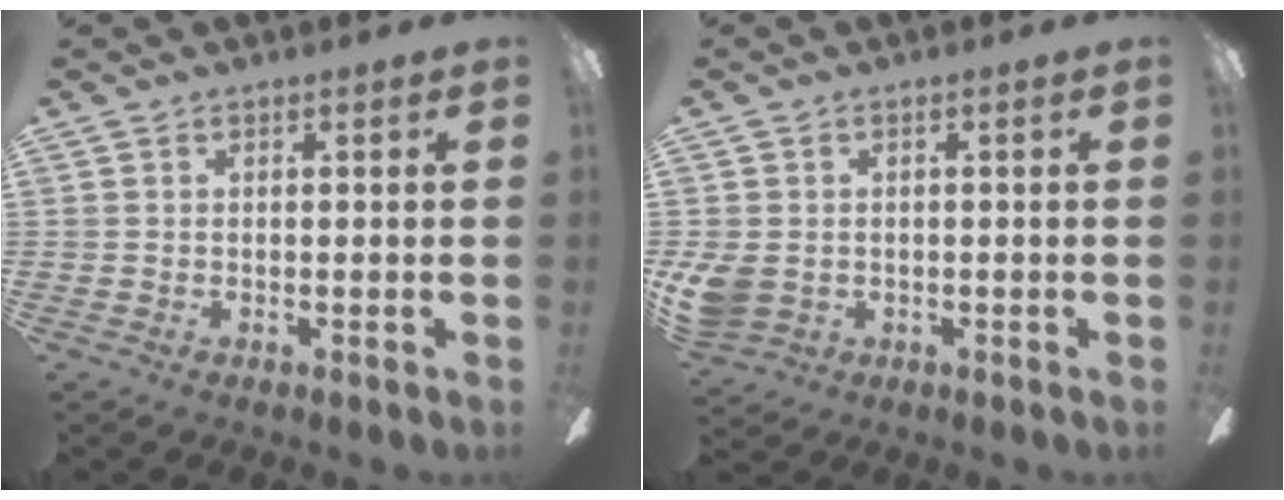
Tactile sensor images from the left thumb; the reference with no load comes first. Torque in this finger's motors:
{"motor_torque": [-0.32, 0.35, 0.03, -0.03, 0.00]}